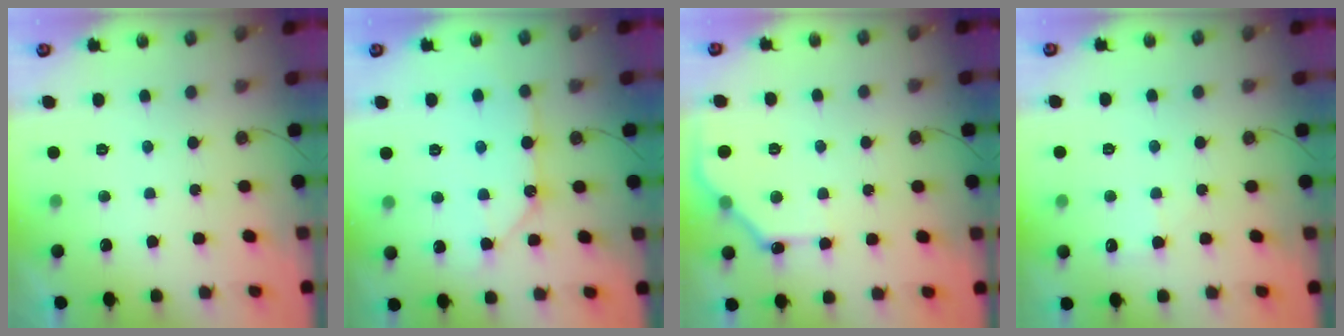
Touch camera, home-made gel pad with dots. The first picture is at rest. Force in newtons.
{"total": 12.0, "press": 12.0, "slide": 1.0}
{"total": 11.9, "press": 11.9, "slide": 0.6}
{"total": 3.6, "press": 3.6, "slide": 0.4}